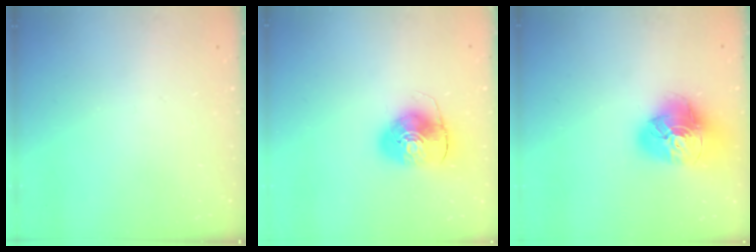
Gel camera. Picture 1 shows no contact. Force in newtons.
{"total": 9.4, "press": 9.2, "slide": 1.5}
{"total": 18.0, "press": 17.9, "slide": 2.0}